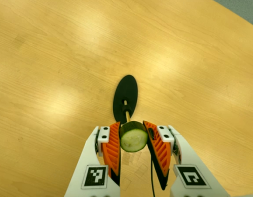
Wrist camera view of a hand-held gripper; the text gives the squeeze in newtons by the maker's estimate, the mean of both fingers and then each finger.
{"total": 11.0, "left": 10.4, "right": 11.5}